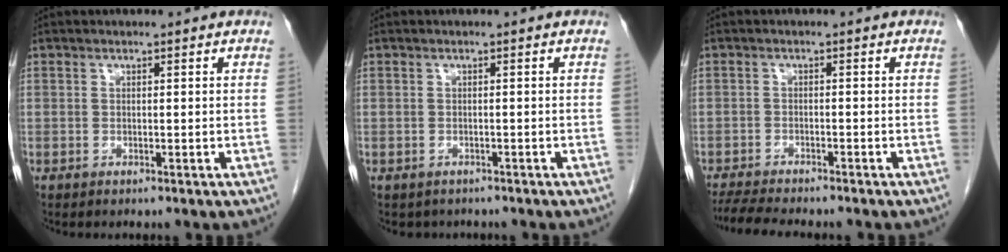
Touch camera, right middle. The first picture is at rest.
{"total": 2.5, "force": [-2.0, 1.4, 0.2], "torque": [-0.006, 0.003, -0.027]}
{"total": 7.8, "force": [-7.0, 0.7, 3.4], "torque": [-0.057, -0.014, -0.112]}